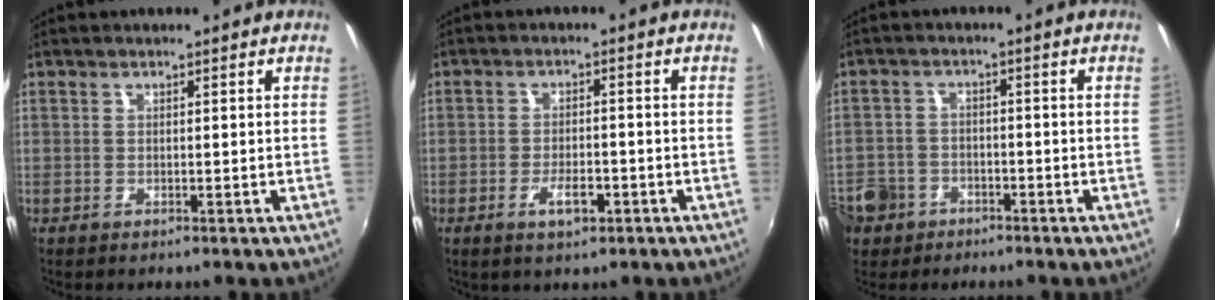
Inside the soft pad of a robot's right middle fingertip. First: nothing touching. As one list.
[{"total": 4.4, "force": [-2.2, 1.9, 3.3], "torque": [-0.069, -0.003, -0.034]}, {"total": 10.4, "force": [-5.0, 8.6, 3.1], "torque": [-0.106, 0.018, -0.081]}]